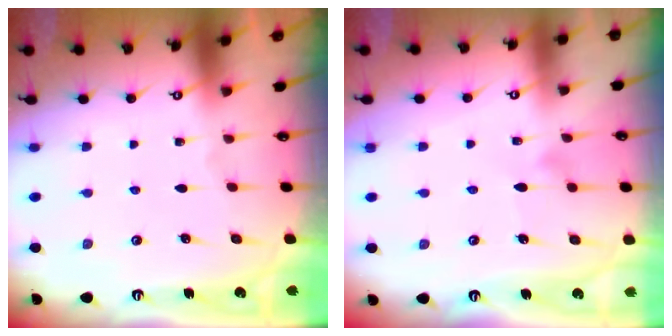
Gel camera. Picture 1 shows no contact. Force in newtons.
{"total": 6.3, "press": 6.3, "slide": 0.3}